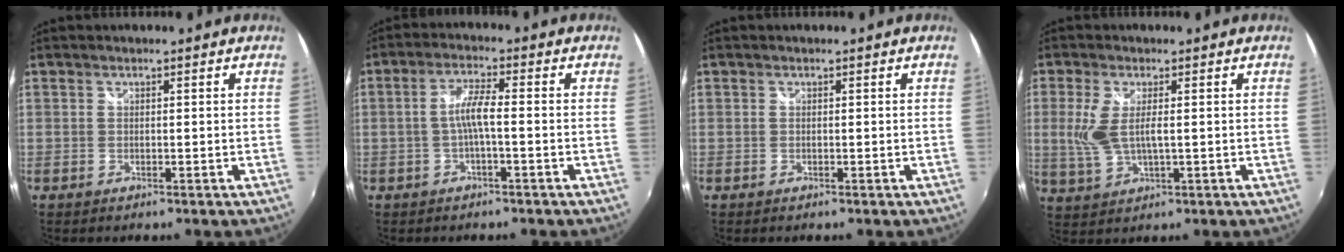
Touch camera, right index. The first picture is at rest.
{"total": 4.1, "force": [-1.1, 0.2, 4.0], "torque": [-0.082, 0.007, -0.021]}
{"total": 0.0}
{"total": 6.3, "force": [0.4, 2.3, 5.8], "torque": [-0.131, -0.005, 0.012]}